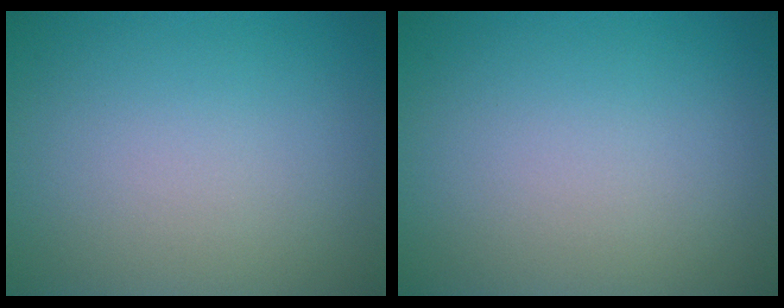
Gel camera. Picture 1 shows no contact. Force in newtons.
{"total": 0.0}